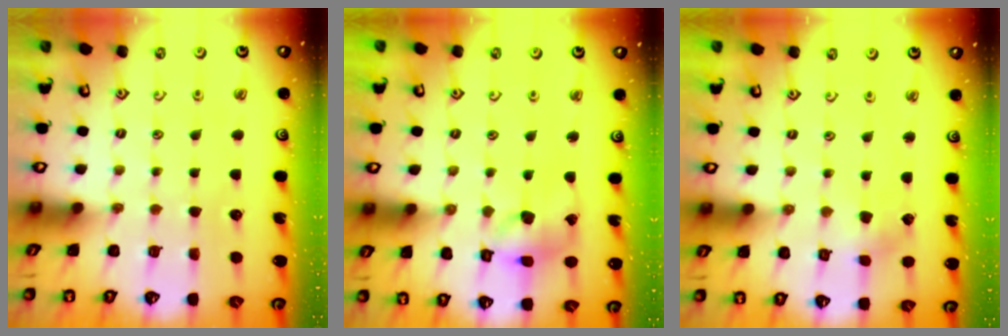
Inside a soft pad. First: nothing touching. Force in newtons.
{"total": 12.1, "press": 12.0, "slide": 1.8}
{"total": 1.5, "press": 1.5, "slide": 0.2}